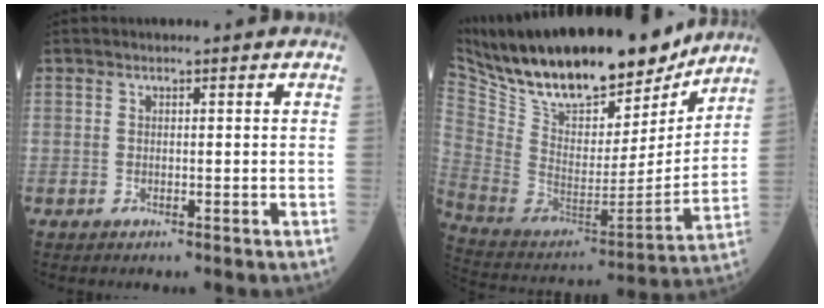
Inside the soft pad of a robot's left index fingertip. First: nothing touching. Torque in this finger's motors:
{"motor_torque": [0.26, -1.00, 0.39, 0.21]}